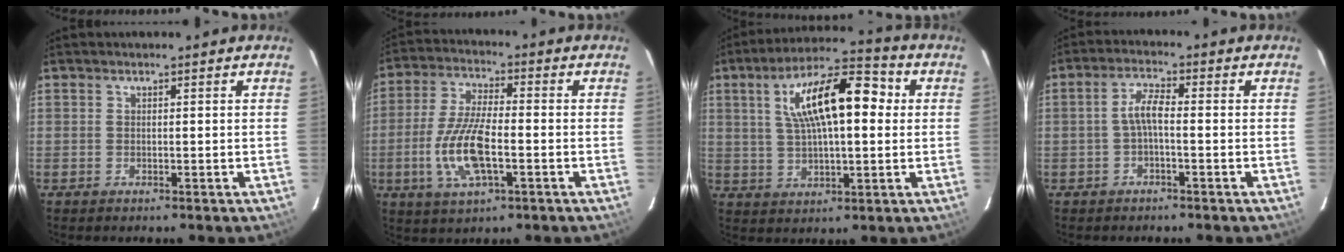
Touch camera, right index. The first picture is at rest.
{"total": 11.9, "force": [-3.2, 4.0, 10.7], "torque": [-0.225, -0.005, -0.063]}
{"total": 15.5, "force": [3.6, 5.8, 14.0], "torque": [-0.243, 0.030, 0.056]}
{"total": 3.7, "force": [-0.9, 0.9, 3.5], "torque": [-0.071, 0.011, -0.018]}